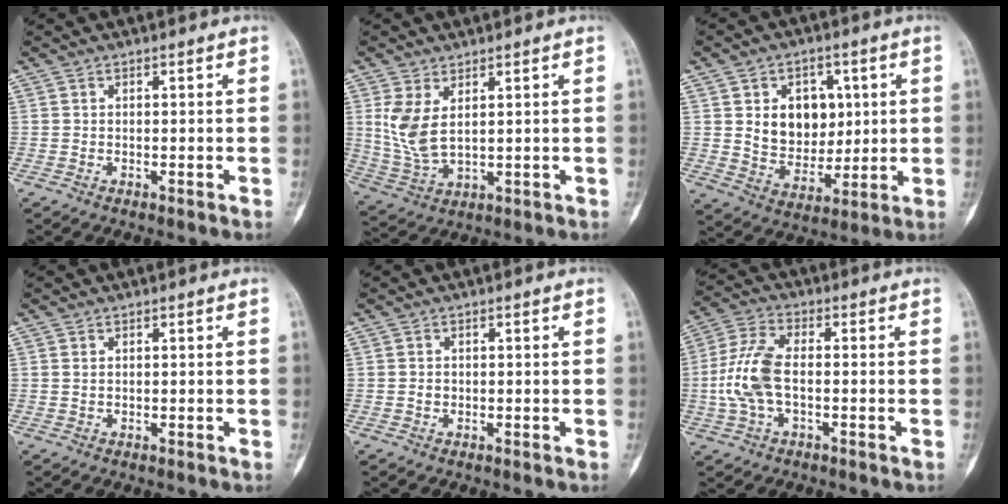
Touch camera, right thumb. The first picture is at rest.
{"total": 7.8, "force": [2.4, 4.0, 6.3], "torque": [-0.136, -0.014, 0.064]}
{"total": 12.2, "force": [2.7, 9.2, 7.5], "torque": [-0.065, -0.015, 0.056]}
{"total": 0.6, "force": [0.3, 0.4, 0.4], "torque": [-0.010, 0.003, 0.006]}
{"total": 0.8, "force": [-0.1, 0.7, 0.4], "torque": [-0.006, 0.002, -0.001]}
{"total": 9.7, "force": [-1.1, 4.8, 8.3], "torque": [-0.193, 0.023, -0.024]}